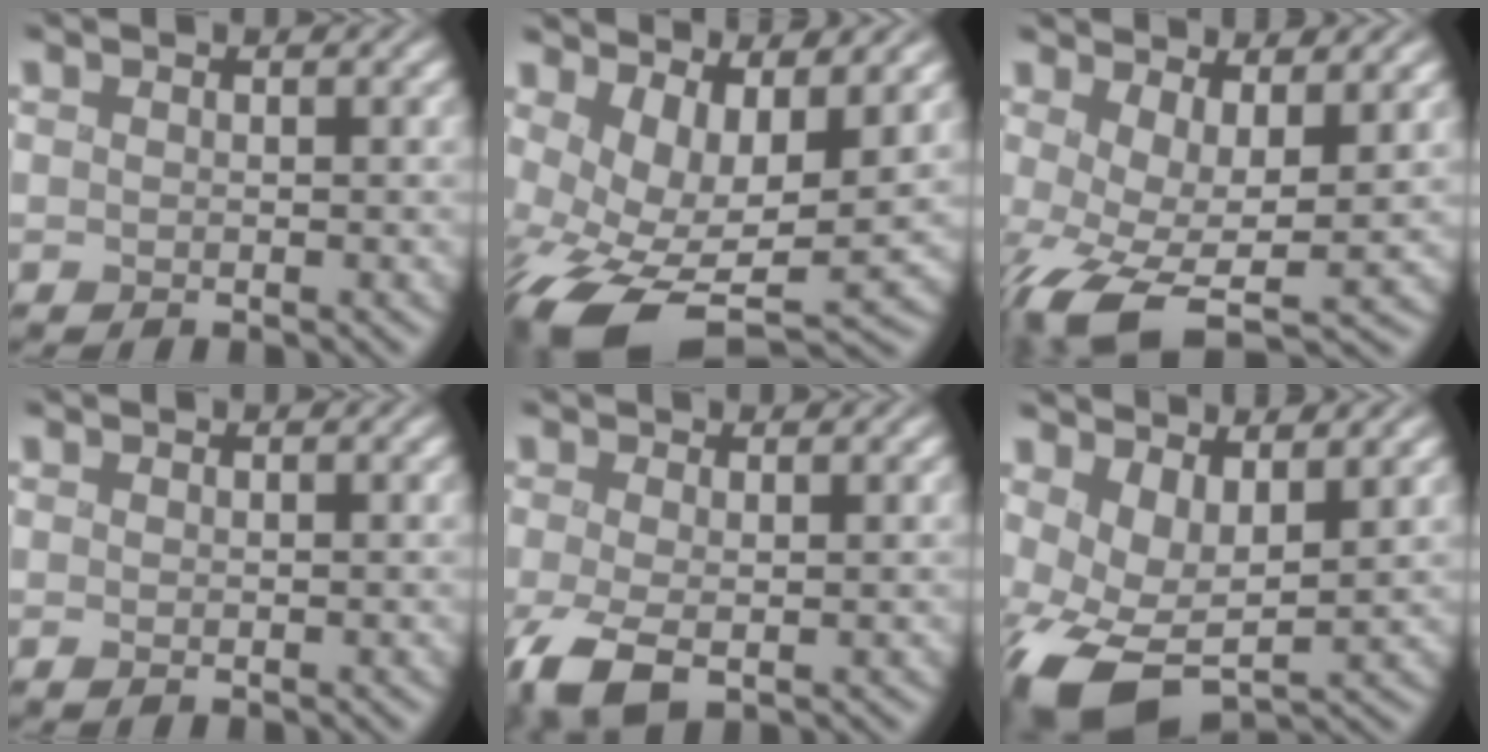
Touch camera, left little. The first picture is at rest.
{"total": 10.9, "force": [-1.6, 5.8, 9.0], "torque": [-0.173, -0.037, -0.018]}
{"total": 7.7, "force": [-1.4, 3.5, 6.7], "torque": [-0.125, -0.020, -0.020]}
{"total": 0.0}
{"total": 3.8, "force": [-1.4, 1.8, 3.0], "torque": [-0.069, -0.005, -0.027]}
{"total": 7.9, "force": [-1.4, 4.4, 6.4], "torque": [-0.133, -0.017, -0.022]}